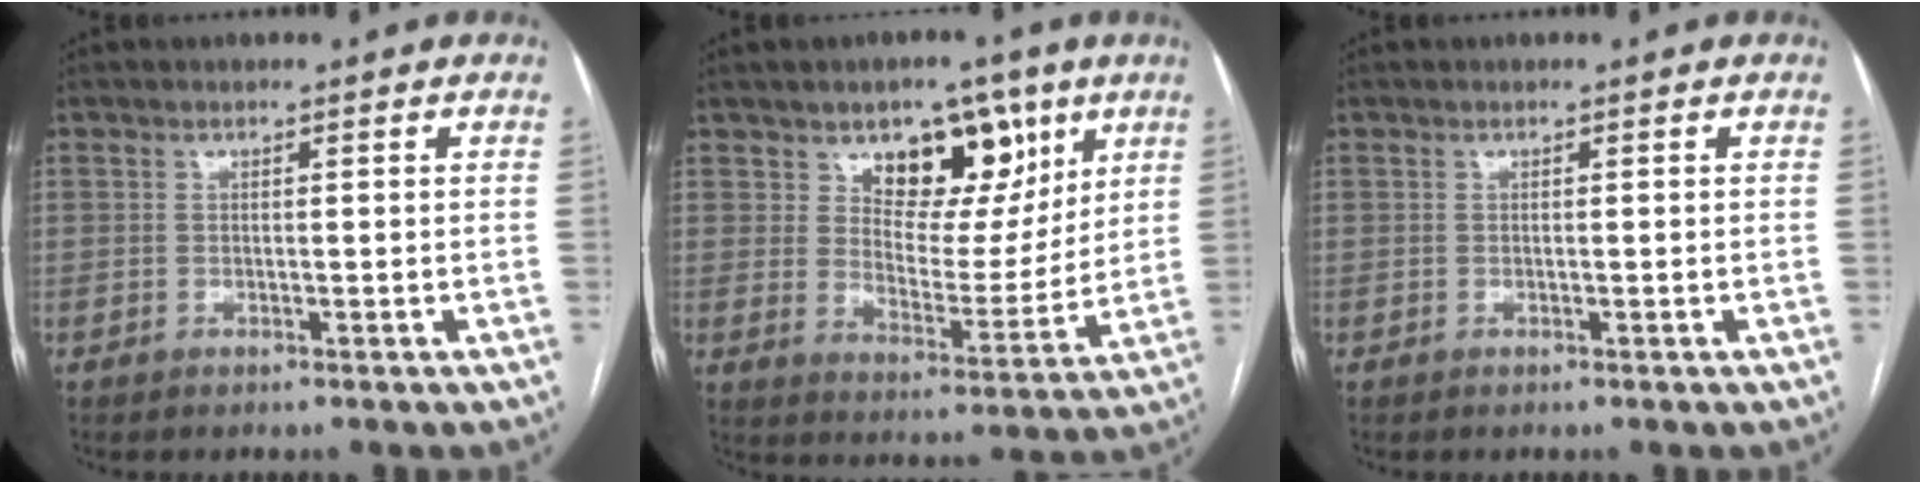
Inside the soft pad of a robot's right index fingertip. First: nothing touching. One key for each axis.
{"total": 11.4, "fx": 6.4, "fy": 6.3, "fz": 7.0, "tx": -0.094, "ty": 0.003, "tz": 0.109}
{"total": 0.0}